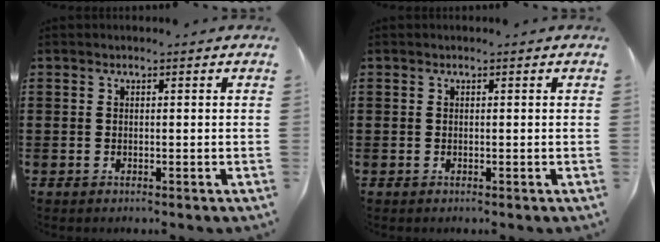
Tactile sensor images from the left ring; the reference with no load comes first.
{"total": 0.0}